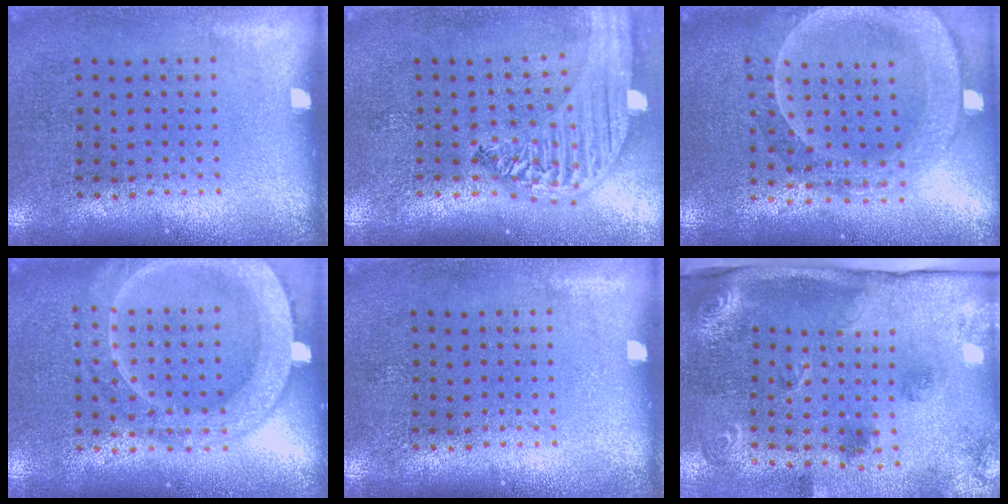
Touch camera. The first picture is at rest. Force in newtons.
{"total": 2.5, "press": 2.1, "slide": 1.3}
{"total": 2.4, "press": 2.2, "slide": 1.1}
{"total": 2.7, "press": 2.7, "slide": 0.3}
{"total": 0.0}
{"total": 2.7, "press": 1.9, "slide": 1.8}